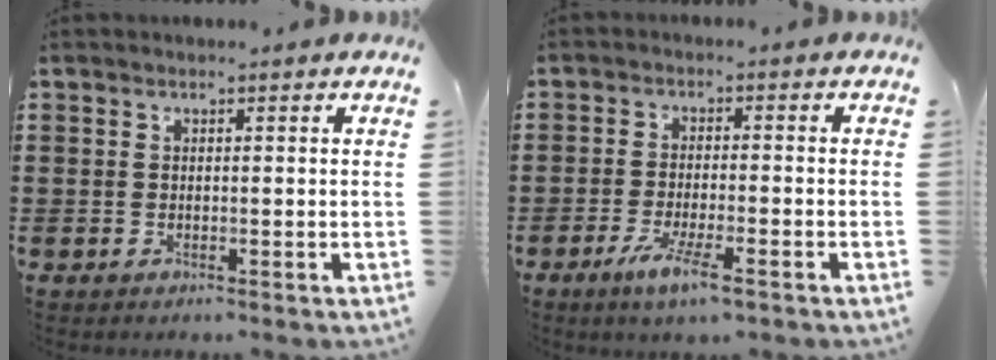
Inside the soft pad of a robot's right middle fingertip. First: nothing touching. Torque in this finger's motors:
{"motor_torque": [1.64, -0.50, 0.82, 0.21]}